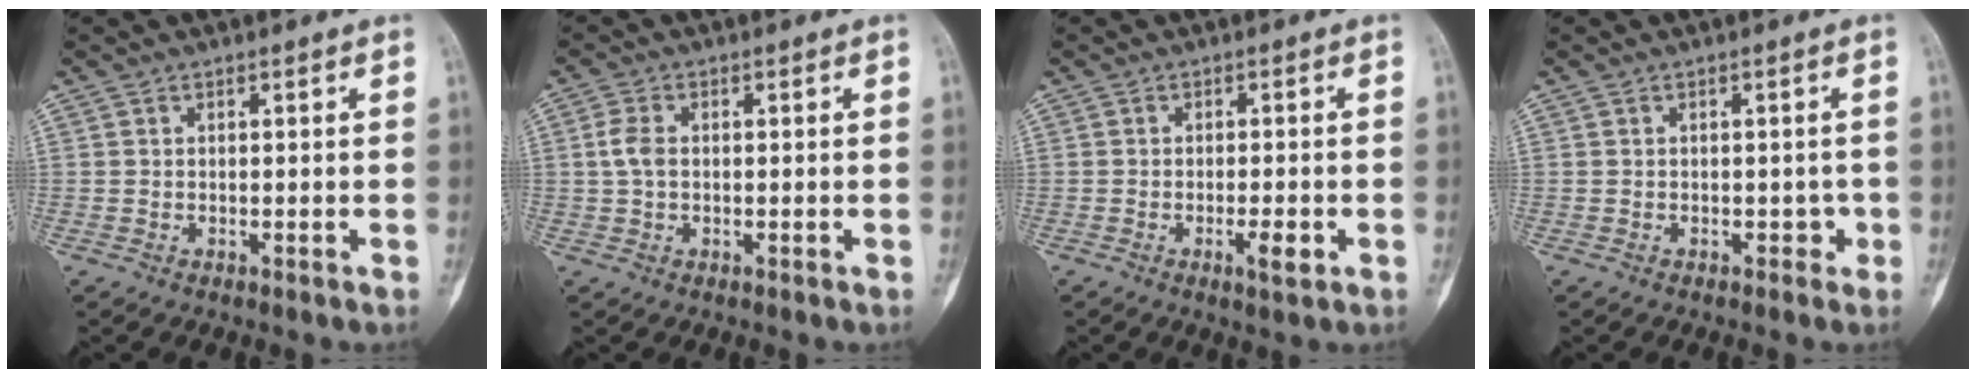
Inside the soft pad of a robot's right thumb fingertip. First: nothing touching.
{"total": 3.3, "force": [0.2, 2.1, 2.6], "torque": [-0.058, 0.007, -0.001]}
{"total": 3.4, "force": [-1.3, 0.8, 3.0], "torque": [-0.049, -0.001, -0.021]}
{"total": 1.6, "force": [-0.6, 1.3, 0.9], "torque": [0.002, 0.006, -0.007]}